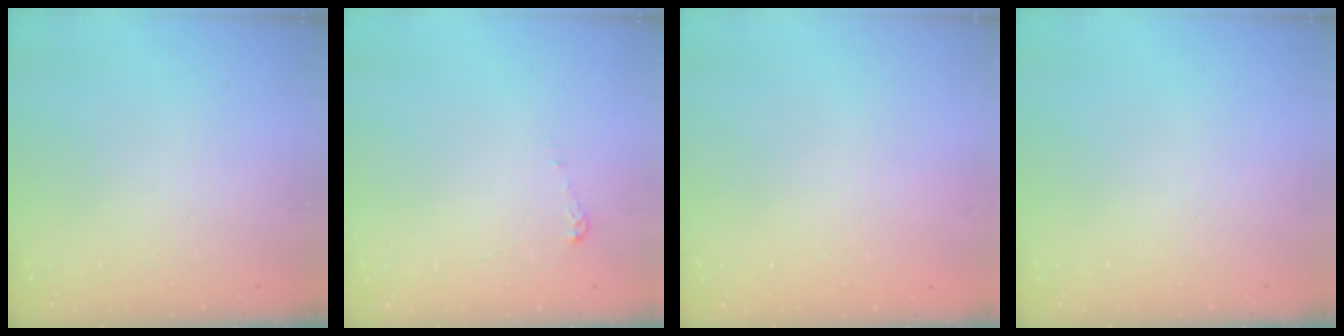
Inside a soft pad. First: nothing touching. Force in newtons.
{"total": 3.9, "press": 3.9, "slide": 0.3}
{"total": 0.0}
{"total": 0.0}